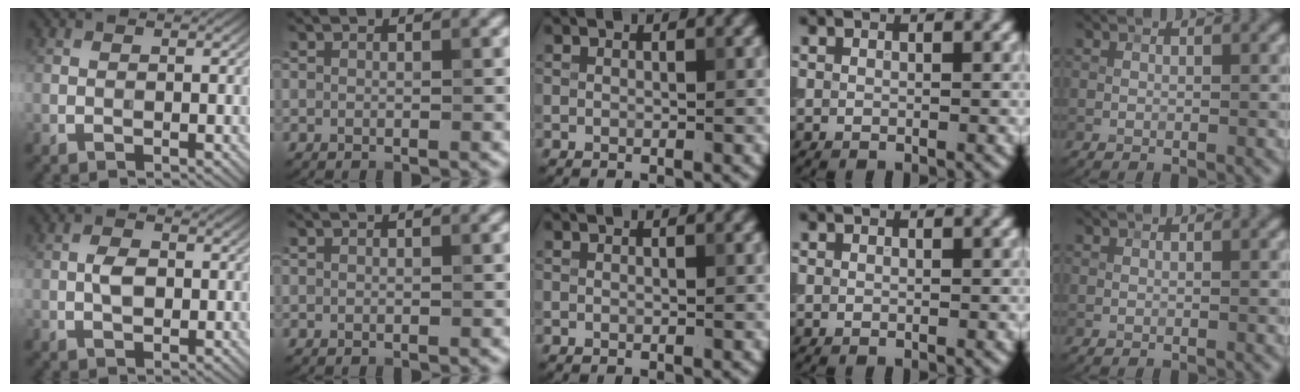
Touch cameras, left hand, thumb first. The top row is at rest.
{"thumb": {"total": 2.6, "force": [-0.1, 1.5, 2.2], "torque": [-0.044, 0.003, -0.004]}}